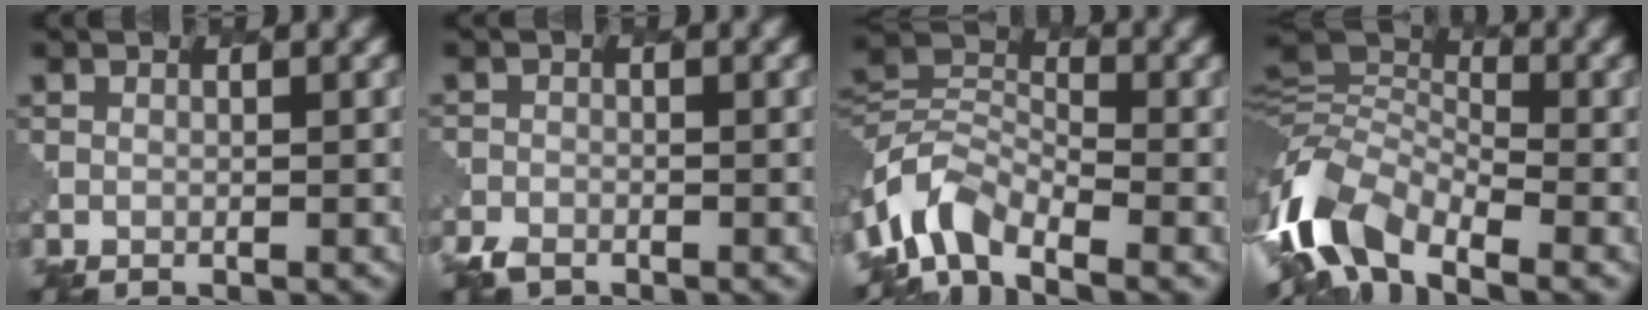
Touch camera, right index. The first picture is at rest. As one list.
[{"total": 2.0, "force": [-1.7, 1.0, 0.5], "torque": [-0.012, -0.010, -0.039]}, {"total": 6.4, "force": [-4.2, 3.3, 3.5], "torque": [-0.061, 0.001, -0.097]}, {"total": 9.4, "force": [-5.0, 4.8, 6.4], "torque": [-0.124, 0.001, -0.113]}]